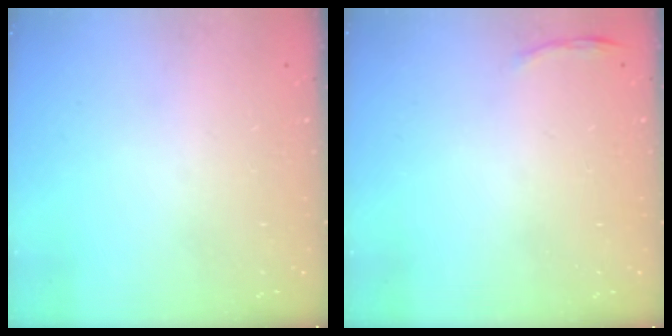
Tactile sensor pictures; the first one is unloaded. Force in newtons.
{"total": 3.4, "press": 3.3, "slide": 0.9}